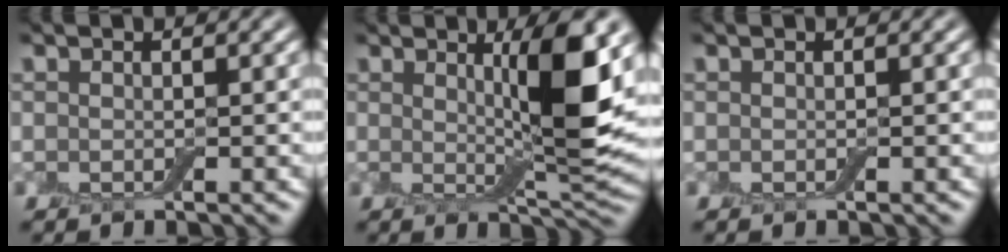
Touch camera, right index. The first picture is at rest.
{"total": 6.4, "force": [2.0, 0.7, 6.1], "torque": [-0.088, -0.008, 0.035]}
{"total": 0.0}